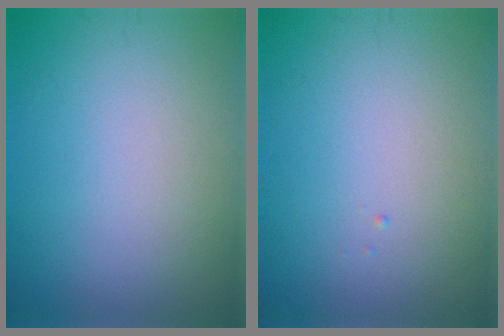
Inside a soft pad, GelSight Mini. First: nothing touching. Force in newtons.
{"total": 0.0}